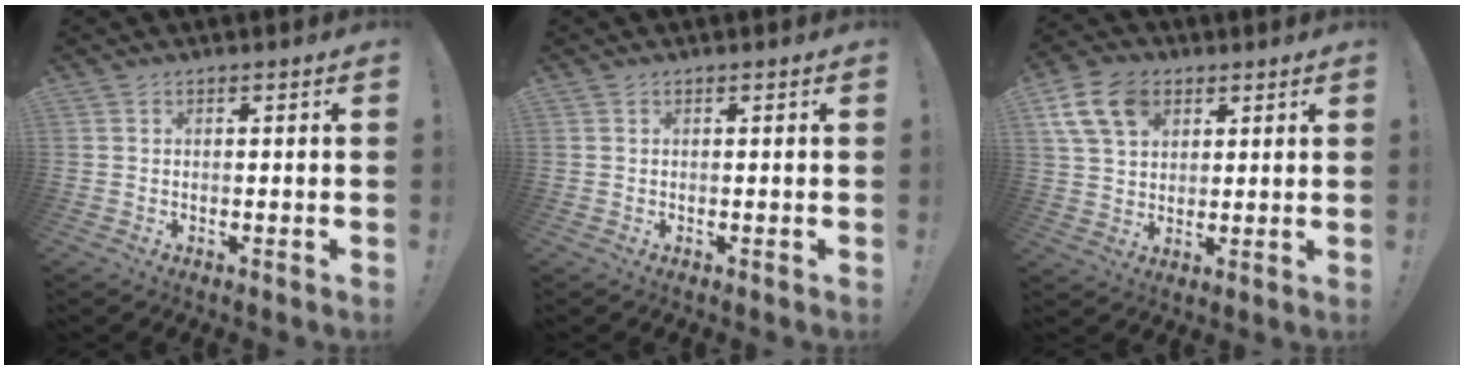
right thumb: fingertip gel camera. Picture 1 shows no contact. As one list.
[{"total": 0.0}, {"total": 12.7, "force": [5.9, 9.0, 6.8], "torque": [-0.126, -0.017, 0.118]}]